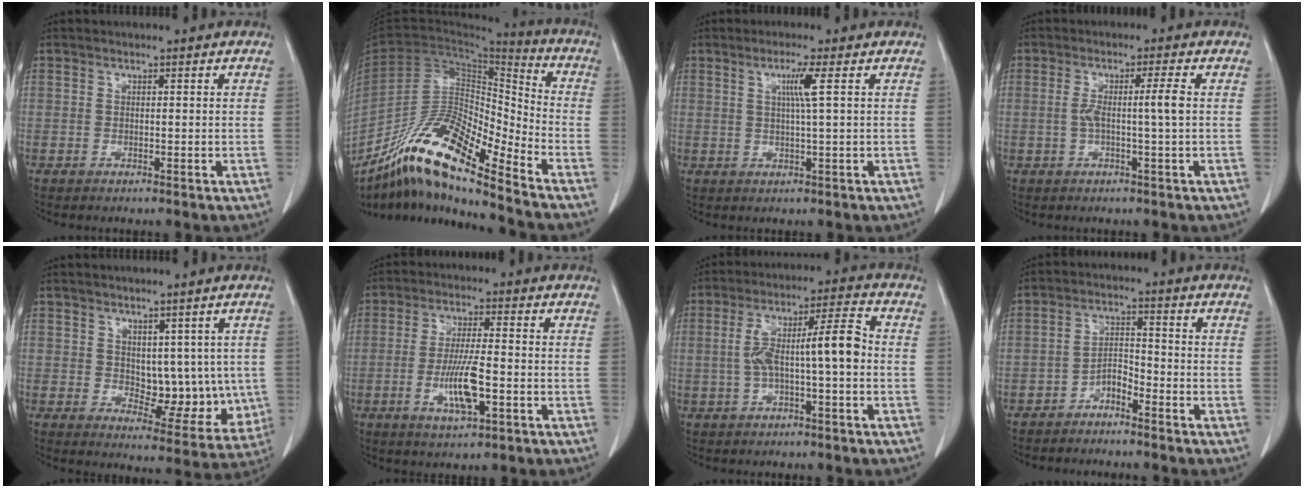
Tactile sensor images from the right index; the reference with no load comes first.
{"total": 17.7, "force": [-13.1, 2.3, 11.7], "torque": [-0.216, 0.003, -0.238]}
{"total": 3.6, "force": [1.0, -0.9, 3.3], "torque": [-0.063, -0.002, 0.020]}
{"total": 3.9, "force": [-0.1, -0.8, 3.8], "torque": [-0.073, 0.007, 0.002]}
{"total": 9.0, "force": [0.9, 5.4, 7.1], "torque": [-0.071, -0.001, 0.030]}
{"total": 7.8, "force": [-2.3, 1.2, 7.4], "torque": [-0.141, -0.006, -0.040]}
{"total": 9.3, "force": [-0.8, 1.1, 9.2], "torque": [-0.165, 0.031, -0.015]}
{"total": 3.4, "force": [-2.7, 1.1, 1.7], "torque": [-0.029, 0.008, -0.051]}